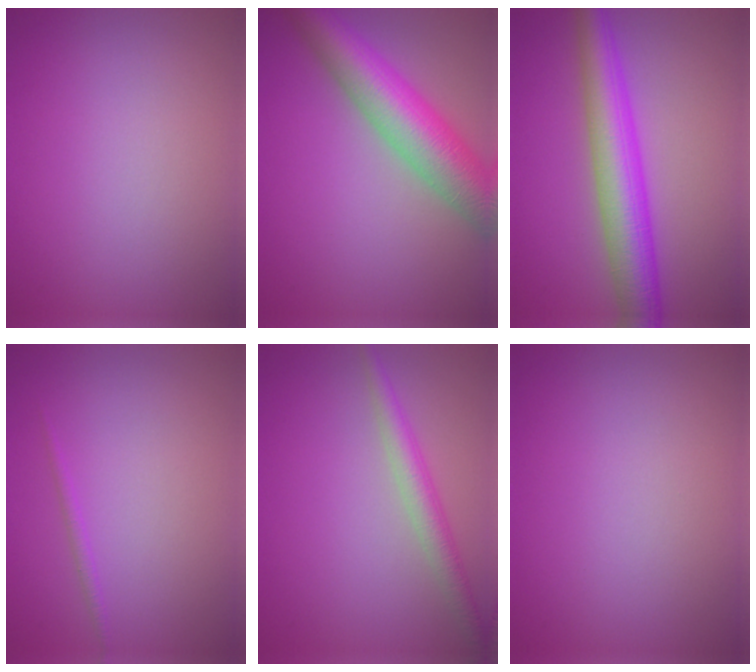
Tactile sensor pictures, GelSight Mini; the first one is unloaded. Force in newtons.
{"total": 8.8, "press": 8.8, "slide": 0.3}
{"total": 7.0, "press": 7.0, "slide": 0.0}
{"total": 0.7, "press": 0.7, "slide": 0.1}
{"total": 2.8, "press": 2.8, "slide": 0.1}
{"total": 0.0}